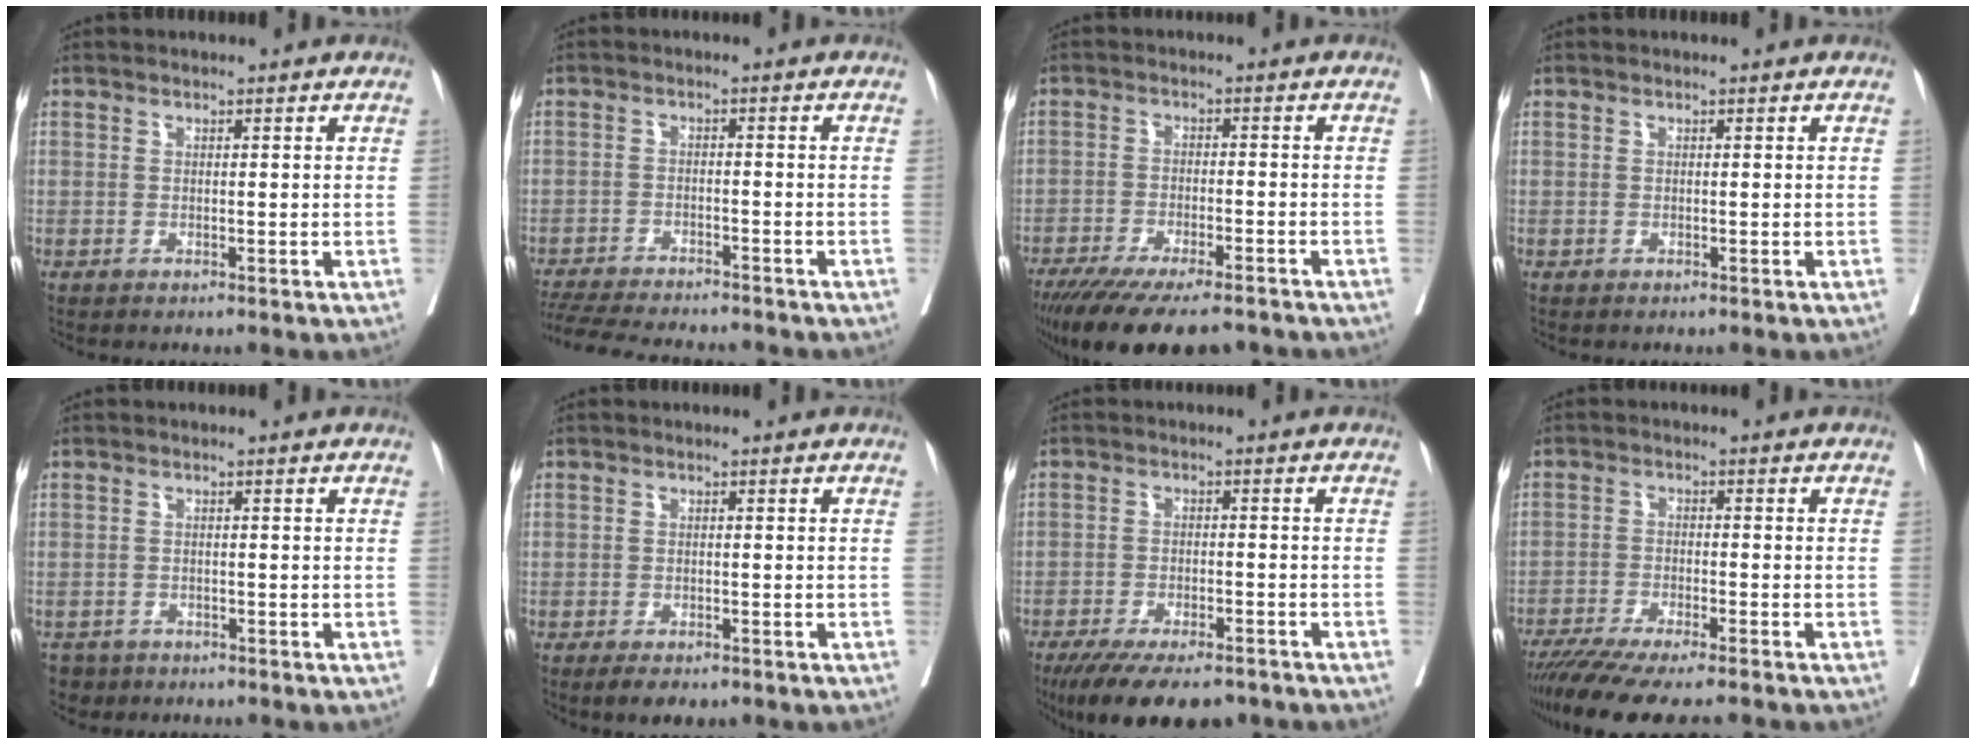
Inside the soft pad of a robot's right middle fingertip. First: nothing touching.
{"total": 14.6, "force": [-13.2, 2.1, 5.7], "torque": [-0.123, -0.023, -0.194]}
{"total": 16.5, "force": [-13.5, 3.2, 9.0], "torque": [-0.150, -0.037, -0.202]}
{"total": 0.0}
{"total": 3.6, "force": [-2.8, 2.2, 0.0], "torque": [-0.002, 0.000, -0.049]}
{"total": 3.0, "force": [-2.2, 1.1, 1.6], "torque": [-0.027, -0.006, -0.031]}
{"total": 13.6, "force": [-10.6, 4.4, 7.3], "torque": [-0.134, -0.021, -0.158]}
{"total": 14.4, "force": [-12.2, 1.0, 7.4], "torque": [-0.116, -0.035, -0.189]}